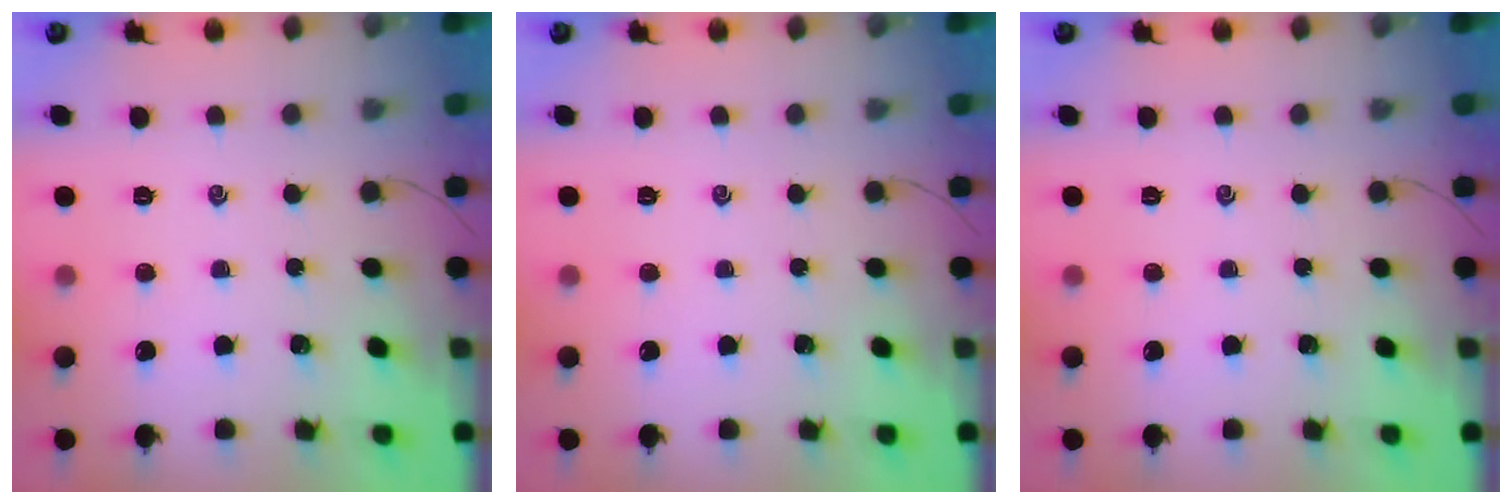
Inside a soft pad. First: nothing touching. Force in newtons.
{"total": 0.0}
{"total": 0.0}